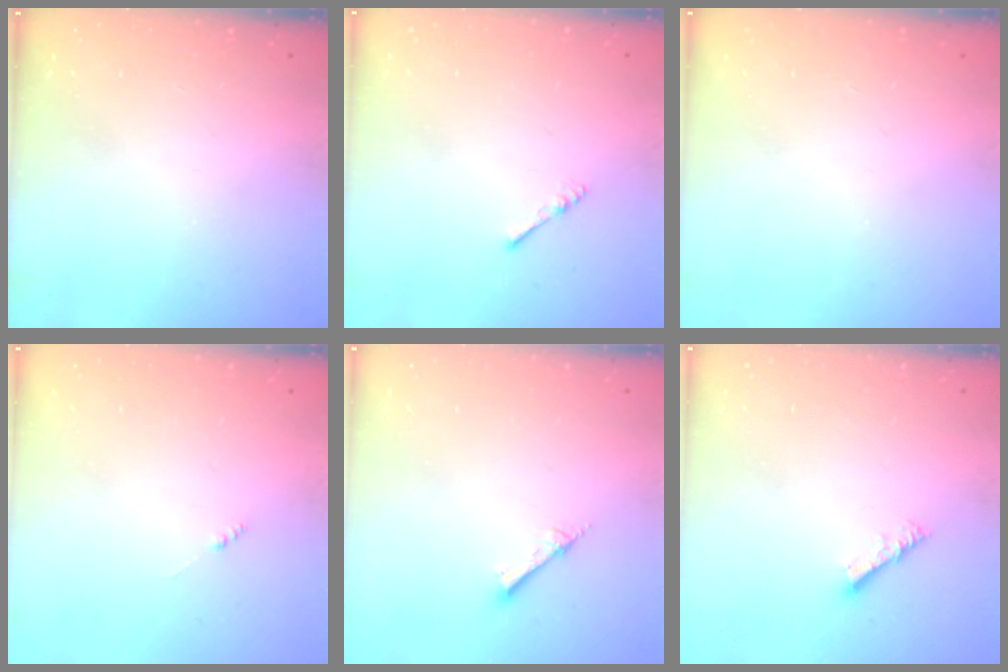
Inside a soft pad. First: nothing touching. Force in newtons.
{"total": 2.2, "press": 2.2, "slide": 0.4}
{"total": 0.0}
{"total": 0.0}
{"total": 2.0, "press": 2.0, "slide": 0.2}
{"total": 4.2, "press": 4.2, "slide": 0.5}